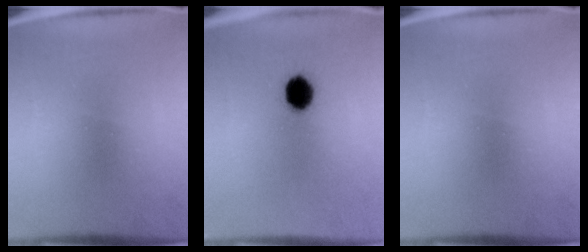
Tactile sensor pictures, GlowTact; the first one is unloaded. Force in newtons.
{"total": 6.8}
{"total": 0.0}